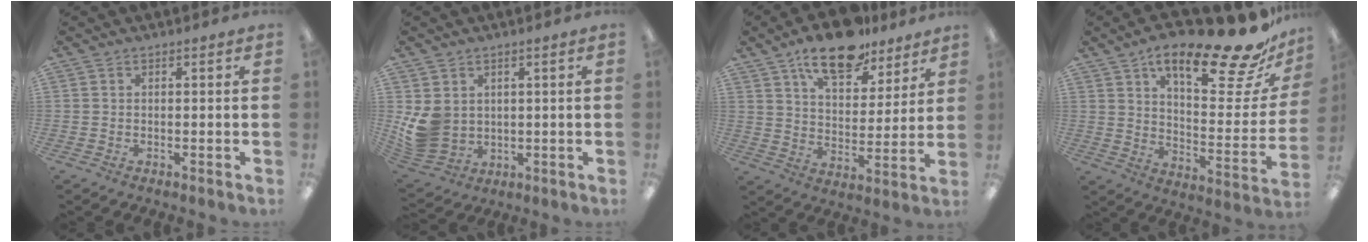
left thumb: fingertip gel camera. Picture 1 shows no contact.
{"total": 8.3, "force": [1.6, 7.2, 3.7], "torque": [-0.089, -0.011, 0.035]}
{"total": 15.7, "force": [11.7, 6.7, 8.0], "torque": [-0.119, -0.062, 0.202]}
{"total": 23.3, "force": [16.4, 6.3, 15.2], "torque": [-0.217, -0.114, 0.259]}